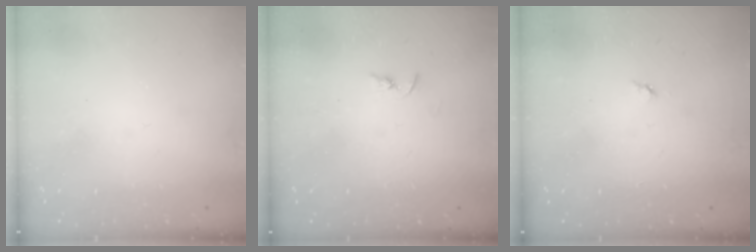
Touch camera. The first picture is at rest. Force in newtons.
{"total": 2.2, "press": 2.2, "slide": 0.2}
{"total": 2.8, "press": 2.8, "slide": 0.4}